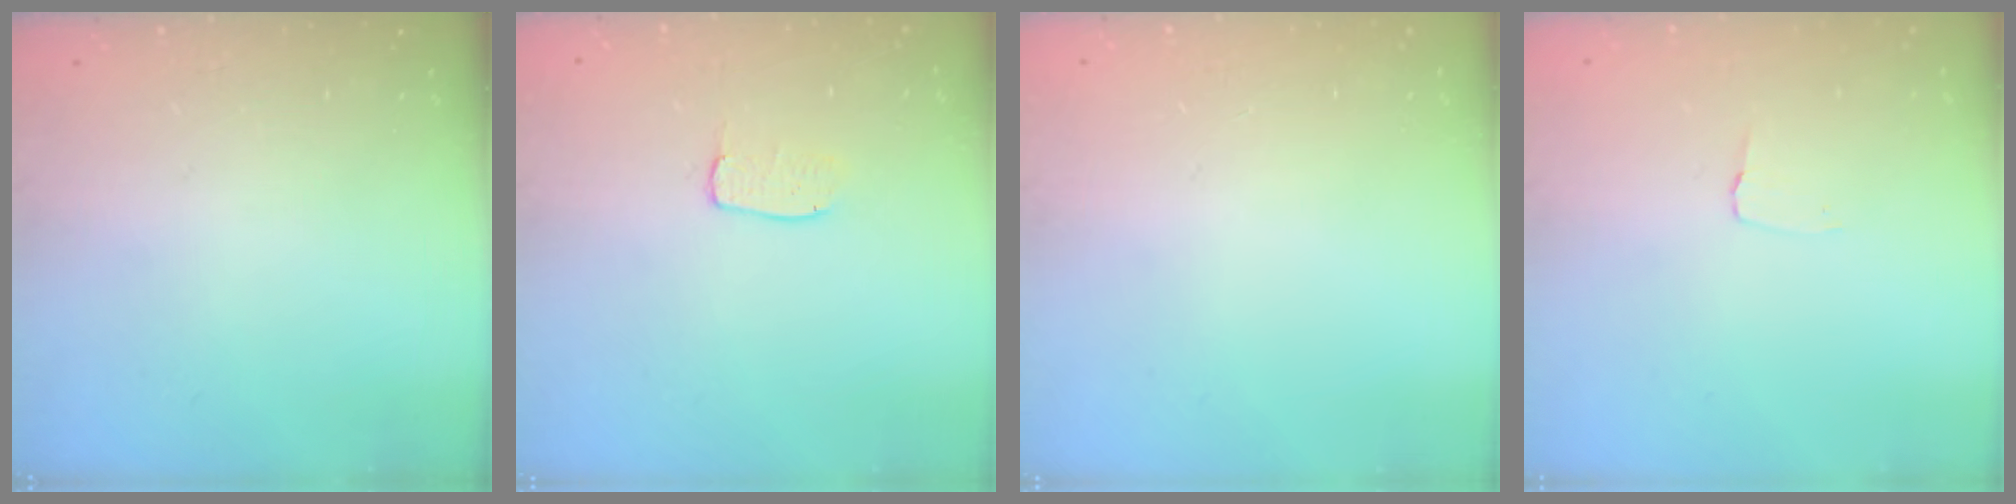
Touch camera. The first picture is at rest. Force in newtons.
{"total": 4.5, "press": 4.5, "slide": 0.3}
{"total": 0.0}
{"total": 2.6, "press": 2.6, "slide": 0.2}